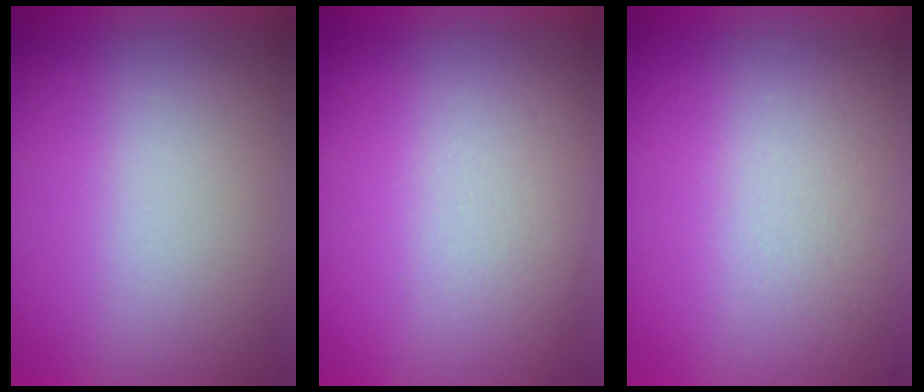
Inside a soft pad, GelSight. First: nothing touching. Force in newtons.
{"total": 2.6}
{"total": 2.7}